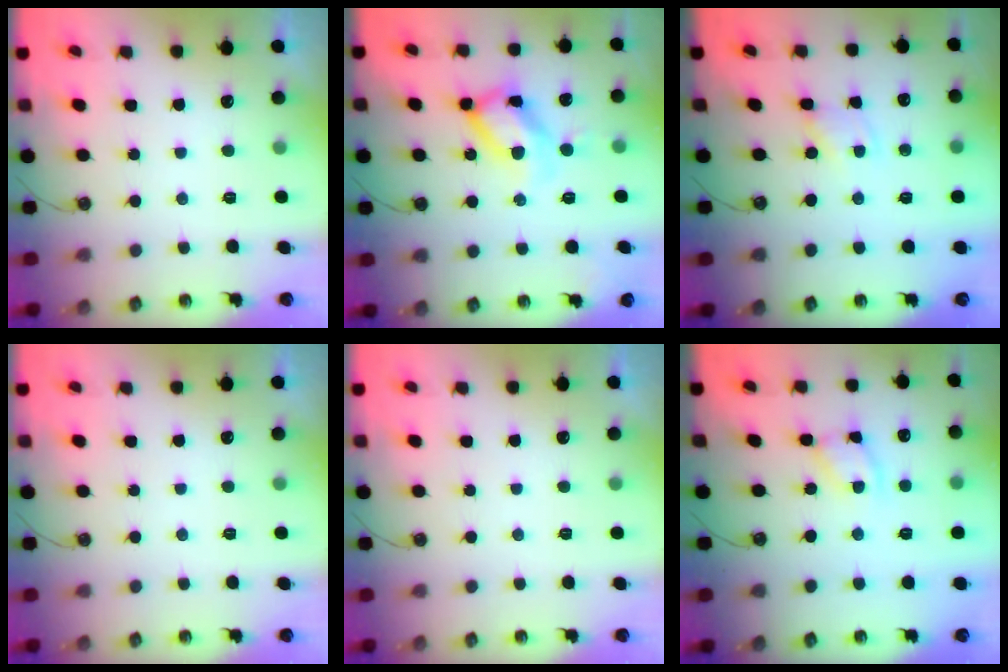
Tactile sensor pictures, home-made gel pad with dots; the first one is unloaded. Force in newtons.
{"total": 14.9, "press": 14.9, "slide": 0.7}
{"total": 1.1, "press": 1.1, "slide": 0.1}
{"total": 0.0}
{"total": 0.0}
{"total": 7.0, "press": 7.0, "slide": 0.4}